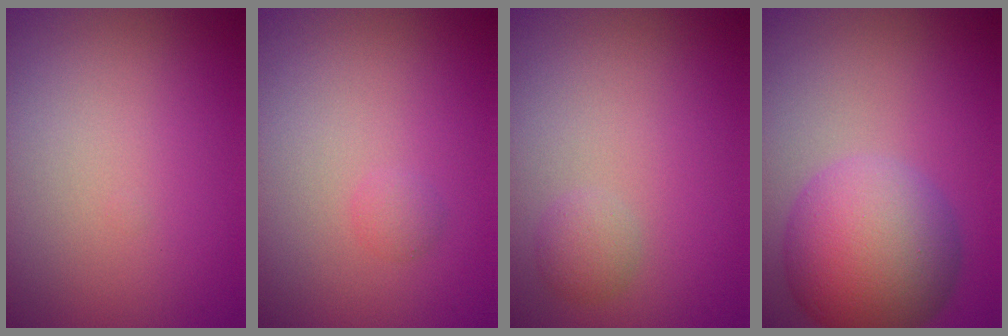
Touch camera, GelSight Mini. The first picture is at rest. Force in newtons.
{"total": 0.8, "press": 0.8, "slide": 0.1}
{"total": 1.3, "press": 1.3, "slide": 0.1}
{"total": 8.8, "press": 8.8, "slide": 0.3}